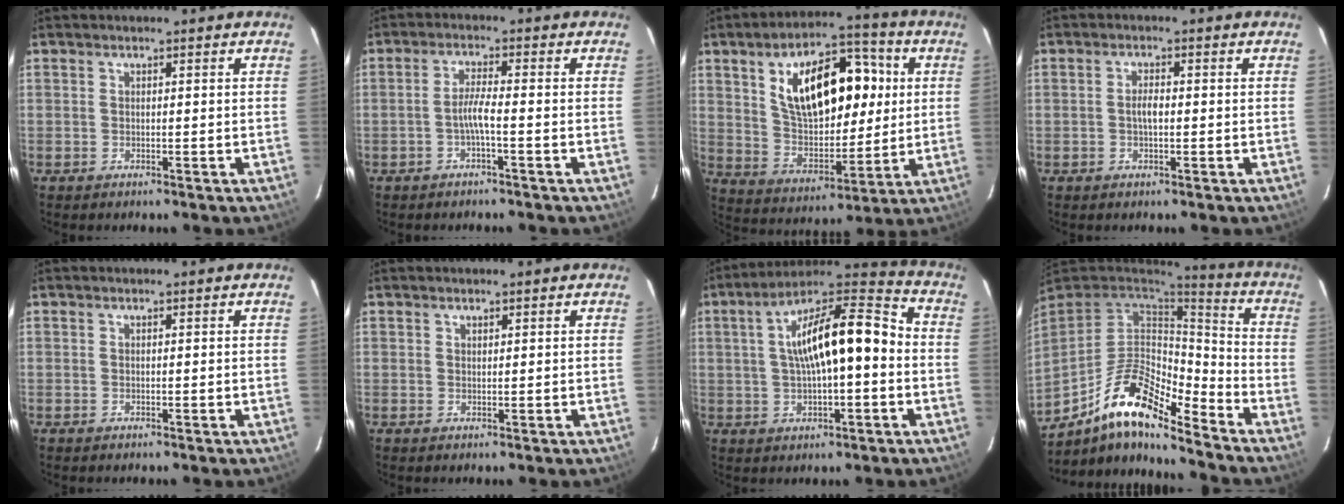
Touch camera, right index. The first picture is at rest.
{"total": 3.1, "force": [-1.4, -0.2, 2.7], "torque": [-0.058, 0.004, -0.027]}
{"total": 19.3, "force": [5.2, 10.2, 15.5], "torque": [-0.270, 0.025, 0.100]}
{"total": 2.3, "force": [-0.2, 0.8, 2.1], "torque": [-0.040, 0.003, -0.005]}
{"total": 0.0}
{"total": 0.6, "force": [0.5, 0.3, 0.1], "torque": [-0.002, 0.001, 0.010]}
{"total": 16.2, "force": [0.3, 5.3, 15.3], "torque": [-0.253, 0.032, 0.003]}
{"total": 16.2, "force": [-11.1, 4.8, 10.9], "torque": [-0.207, -0.004, -0.215]}